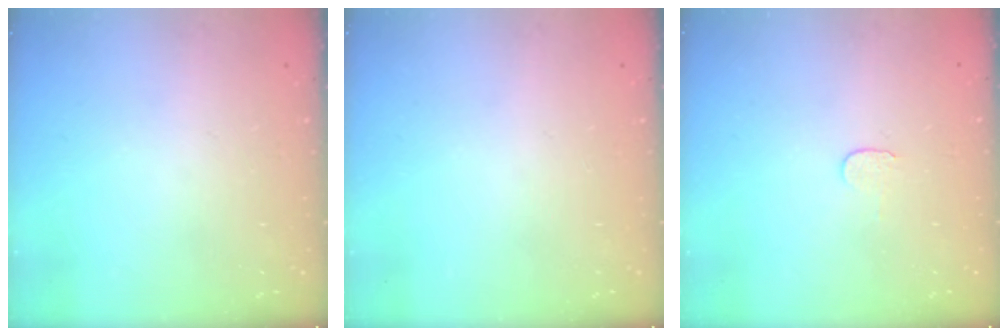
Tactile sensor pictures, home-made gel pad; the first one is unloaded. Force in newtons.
{"total": 0.0}
{"total": 3.8, "press": 3.8, "slide": 0.4}